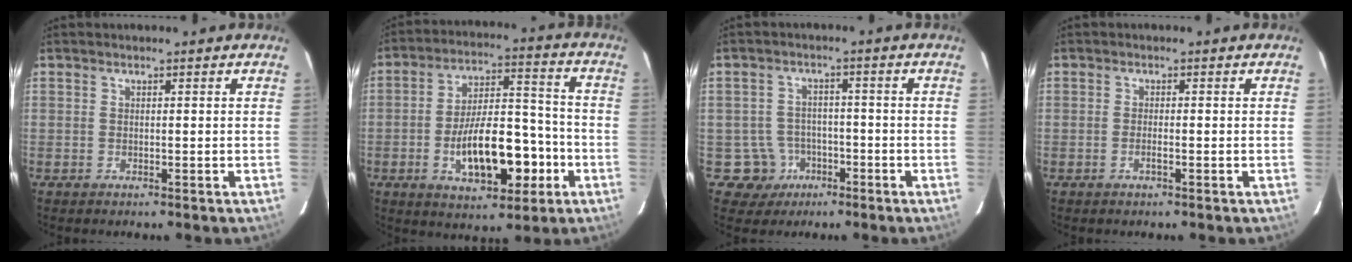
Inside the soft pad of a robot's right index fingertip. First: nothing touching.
{"total": 14.7, "force": [-4.7, 5.8, 12.6], "torque": [-0.214, 0.018, -0.070]}
{"total": 5.6, "force": [-2.1, 5.1, -0.3], "torque": [0.009, 0.014, -0.028]}
{"total": 1.1, "force": [-0.5, 0.1, 1.0], "torque": [-0.022, 0.000, -0.009]}